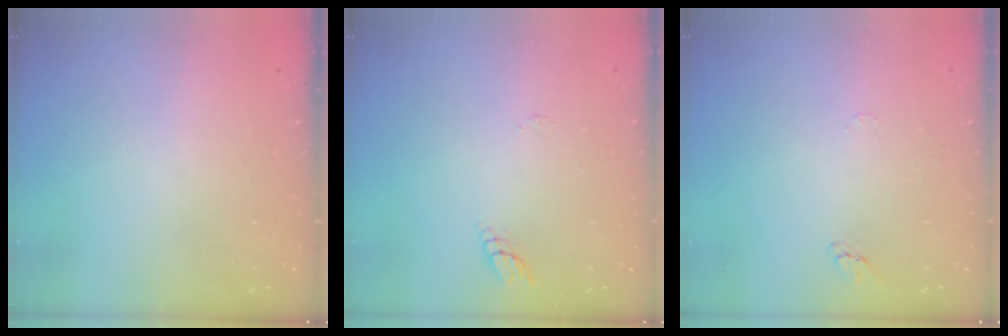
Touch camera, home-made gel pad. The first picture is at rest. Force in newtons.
{"total": 6.6, "press": 6.5, "slide": 0.8}
{"total": 2.9, "press": 2.9, "slide": 0.2}